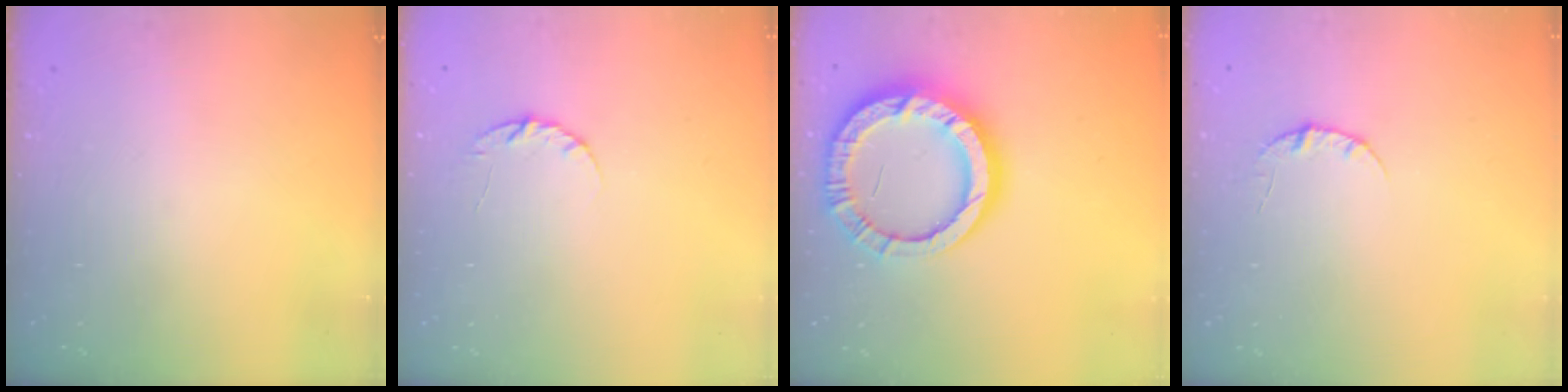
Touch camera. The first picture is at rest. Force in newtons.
{"total": 4.8, "press": 4.7, "slide": 0.6}
{"total": 18.9, "press": 18.9, "slide": 1.7}
{"total": 3.4, "press": 3.4, "slide": 0.4}